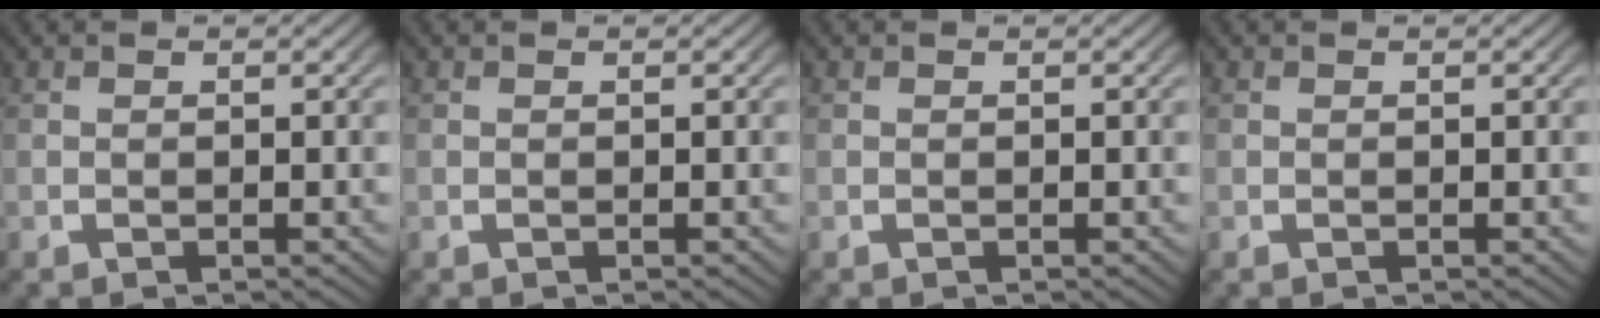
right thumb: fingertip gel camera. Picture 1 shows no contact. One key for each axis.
{"total": 0.0}
{"total": 0.0}
{"total": 0.0}